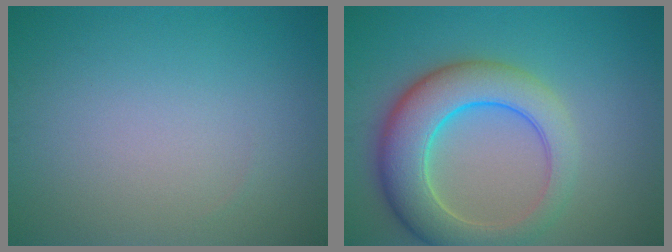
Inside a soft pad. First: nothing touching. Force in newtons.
{"total": 7.9, "press": 7.9, "slide": 0.2}